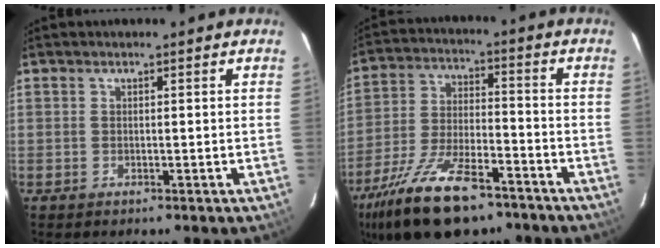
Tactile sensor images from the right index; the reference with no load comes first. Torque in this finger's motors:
{"motor_torque": [1.73, -0.41, 0.57, 0.21]}